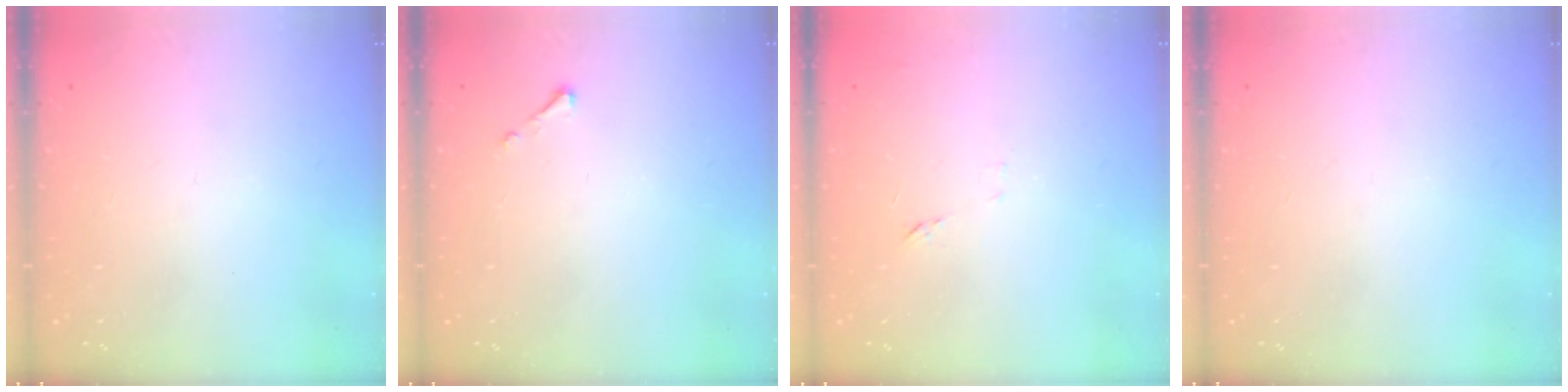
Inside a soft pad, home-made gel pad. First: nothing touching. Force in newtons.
{"total": 2.5, "press": 2.5, "slide": 0.3}
{"total": 6.0, "press": 6.0, "slide": 0.5}
{"total": 0.0}